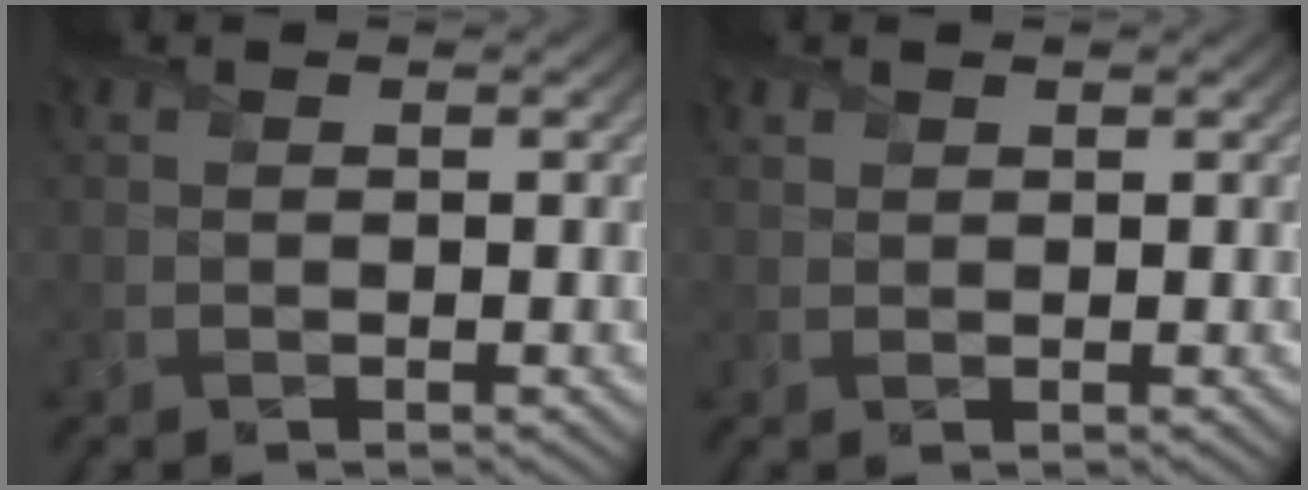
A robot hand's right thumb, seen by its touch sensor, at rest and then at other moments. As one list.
[{"total": 1.0, "force": [0.8, 0.6, 0.1], "torque": [-0.003, -0.002, 0.016]}]